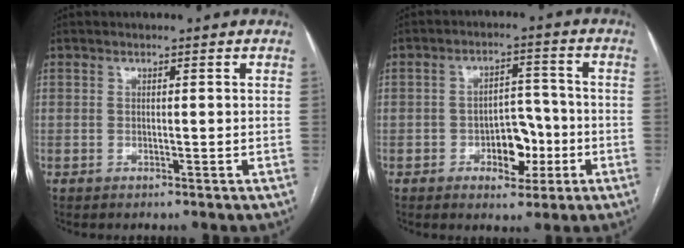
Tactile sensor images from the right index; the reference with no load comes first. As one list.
[{"total": 6.7, "force": [-2.2, 3.7, 5.1], "torque": [-0.070, 0.014, -0.028]}]